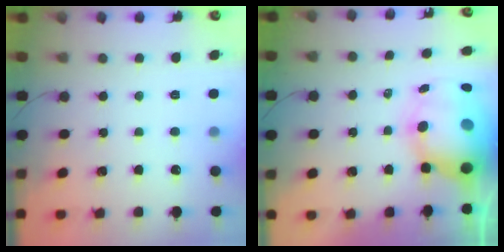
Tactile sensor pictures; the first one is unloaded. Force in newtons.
{"total": 14.4, "press": 14.0, "slide": 3.5}